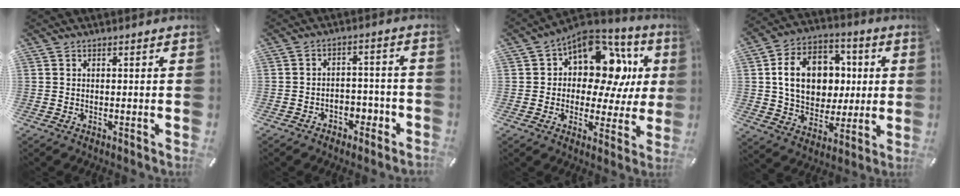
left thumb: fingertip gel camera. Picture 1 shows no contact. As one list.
[{"total": 4.2, "force": [-2.7, 3.1, 1.1], "torque": [-0.018, 0.012, -0.050]}, {"total": 14.5, "force": [6.3, 9.0, 9.5], "torque": [-0.126, -0.058, 0.105]}, {"total": 15.8, "force": [1.7, 13.0, 8.9], "torque": [-0.152, 0.012, 0.037]}]